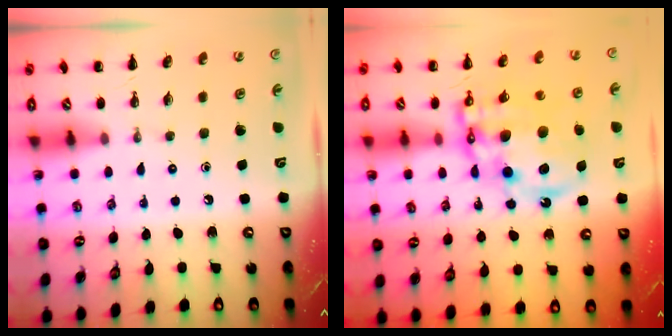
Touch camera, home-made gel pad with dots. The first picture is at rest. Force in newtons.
{"total": 17.1, "press": 16.6, "slide": 4.2}